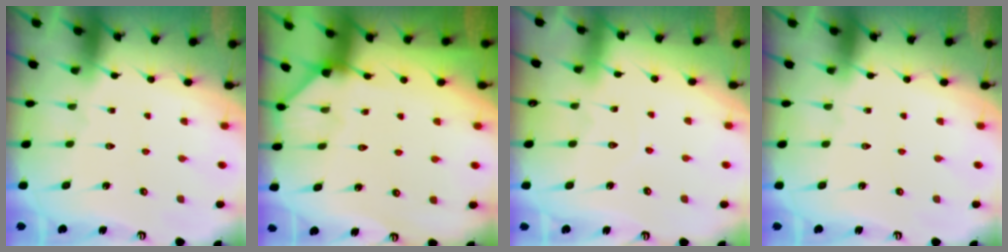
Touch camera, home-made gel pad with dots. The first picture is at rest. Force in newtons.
{"total": 2.0, "press": 2.0, "slide": 0.1}
{"total": 3.6, "press": 3.6, "slide": 0.3}
{"total": 0.0}